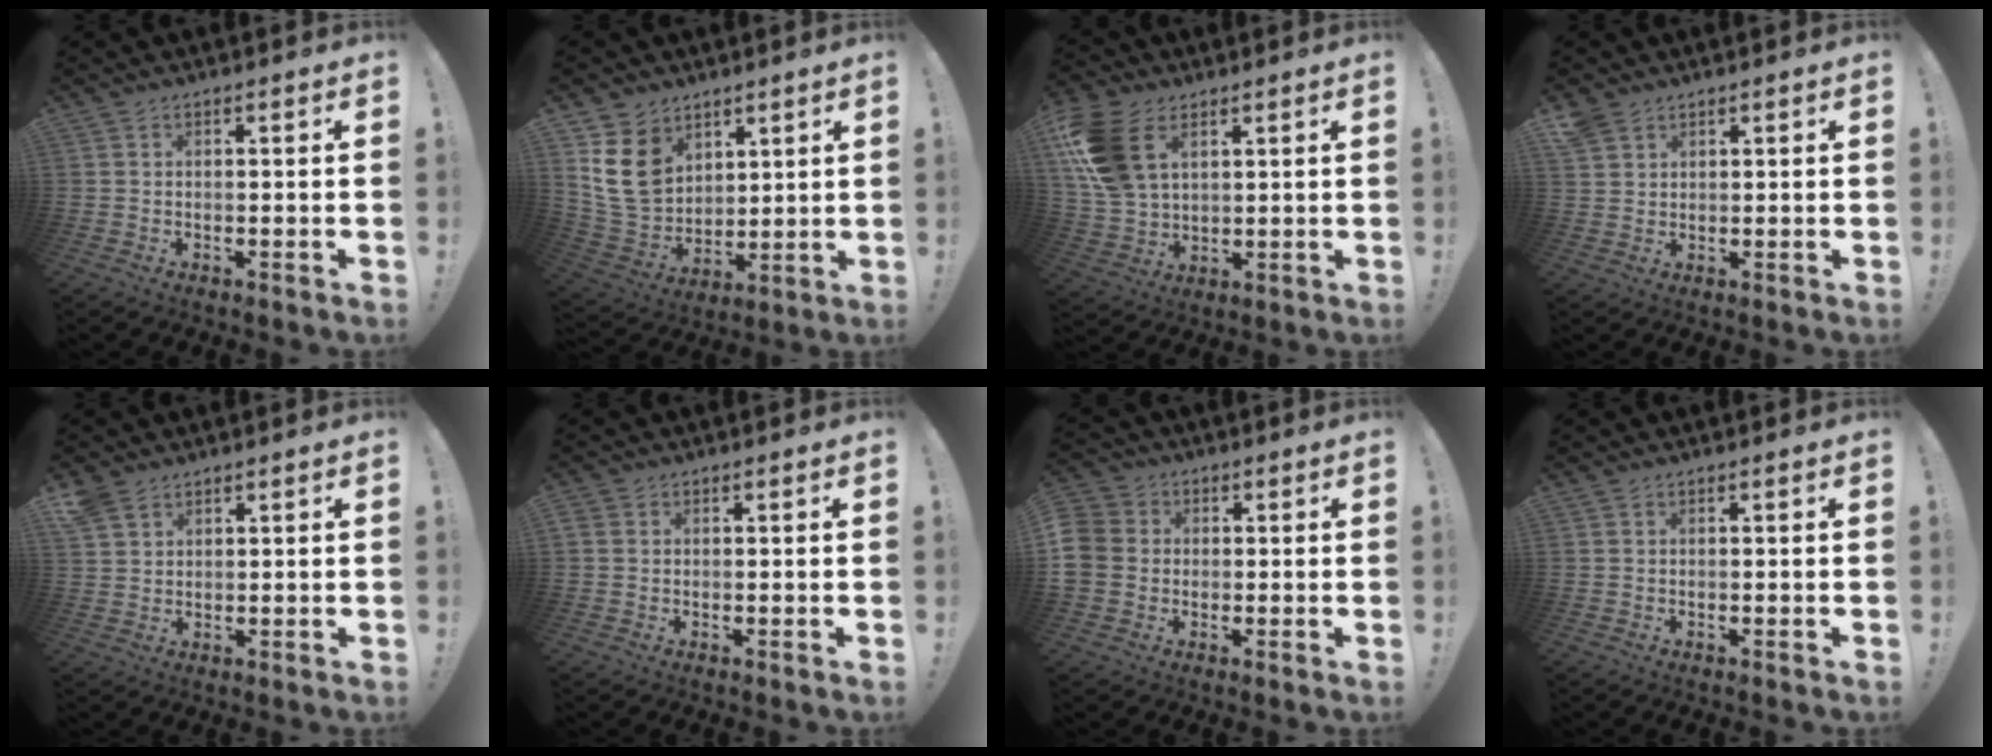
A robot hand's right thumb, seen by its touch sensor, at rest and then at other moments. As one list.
[{"total": 14.0, "force": [6.9, 10.7, 5.9], "torque": [-0.106, -0.040, 0.139]}, {"total": 16.1, "force": [6.5, 10.3, 10.6], "torque": [-0.225, -0.018, 0.126]}, {"total": 3.7, "force": [2.9, 2.0, 1.3], "torque": [-0.032, -0.010, 0.058]}, {"total": 4.3, "force": [3.1, 2.4, 1.7], "torque": [-0.041, -0.010, 0.063]}, {"total": 1.6, "force": [0.5, 1.4, 0.7], "torque": [-0.019, 0.006, 0.010]}, {"total": 7.7, "force": [-0.4, 6.9, 3.4], "torque": [-0.078, 0.011, -0.006]}, {"total": 0.0}]